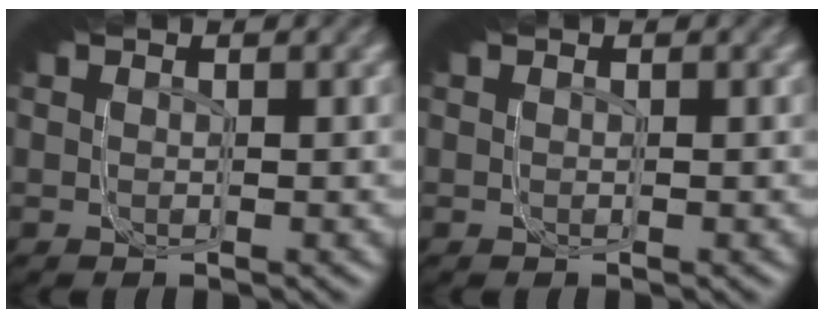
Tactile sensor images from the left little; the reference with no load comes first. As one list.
[{"total": 0.0}]